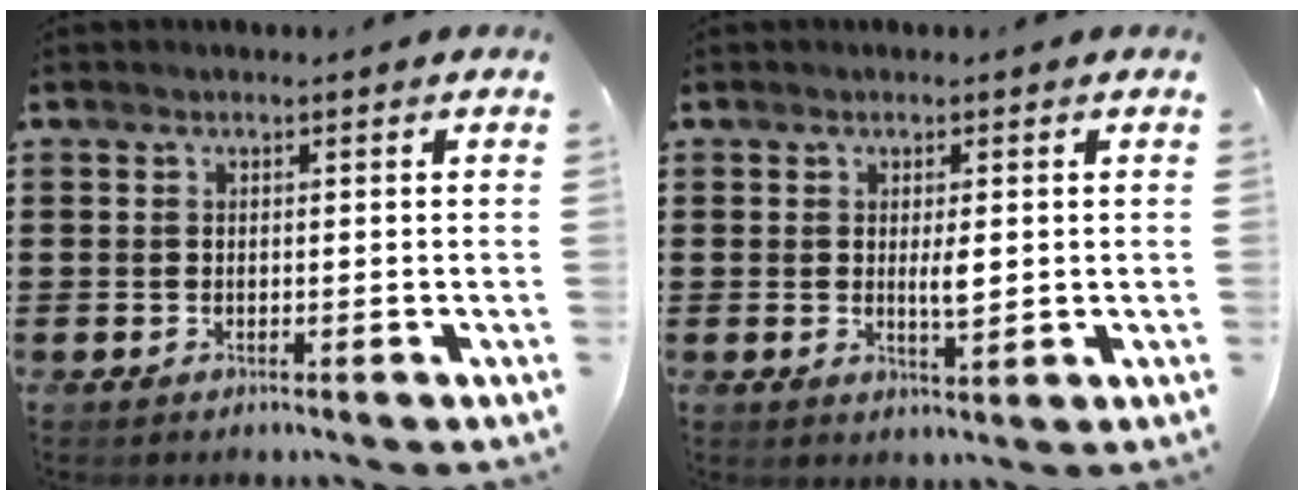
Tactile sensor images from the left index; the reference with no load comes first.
{"total": 3.3, "force": [0.5, 0.9, 3.2], "torque": [-0.045, -0.006, 0.005]}